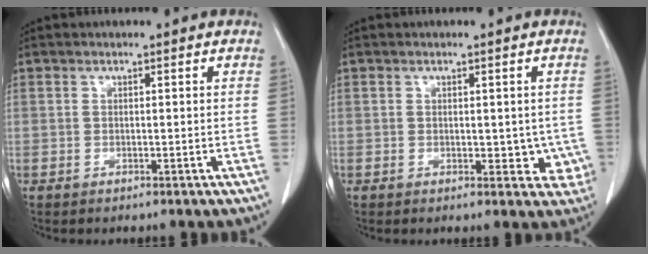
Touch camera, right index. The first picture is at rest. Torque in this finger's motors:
{"motor_torque": [-0.06, -0.01, 0.02, 0.00]}